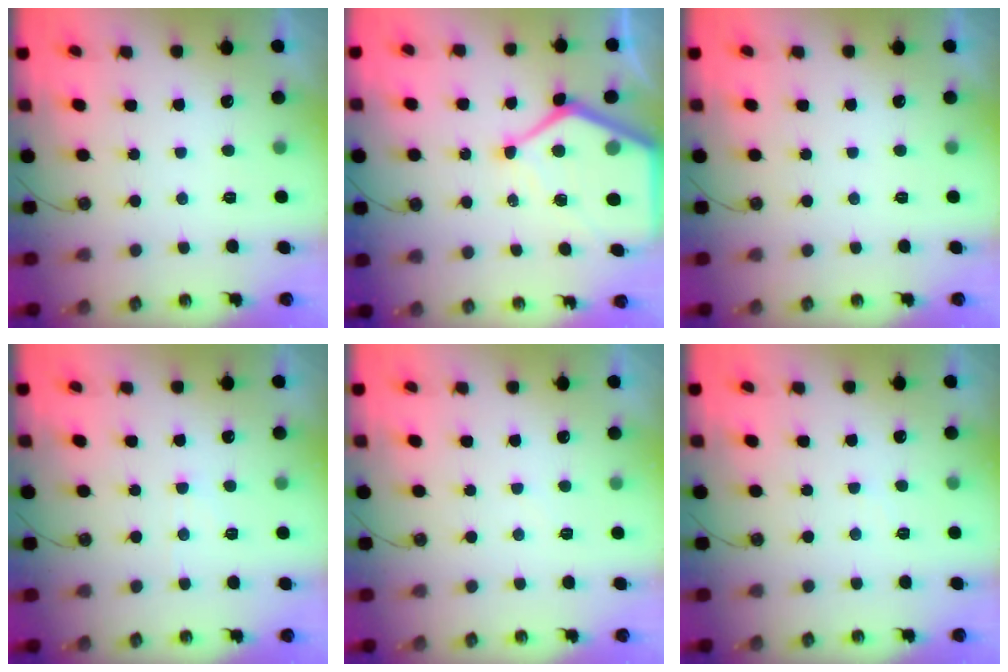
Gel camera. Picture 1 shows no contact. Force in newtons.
{"total": 15.5, "press": 15.5, "slide": 1.4}
{"total": 0.0}
{"total": 3.4, "press": 3.3, "slide": 0.5}
{"total": 4.8, "press": 4.7, "slide": 0.5}
{"total": 3.5, "press": 3.4, "slide": 0.6}